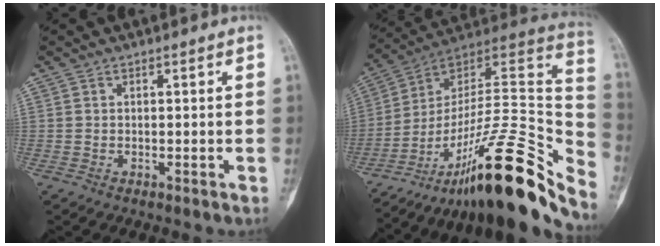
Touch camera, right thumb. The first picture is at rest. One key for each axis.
{"total": 32.0, "fx": -20.7, "fy": 7.6, "fz": 23.1, "tx": -0.268, "ty": 0.098, "tz": -0.321}